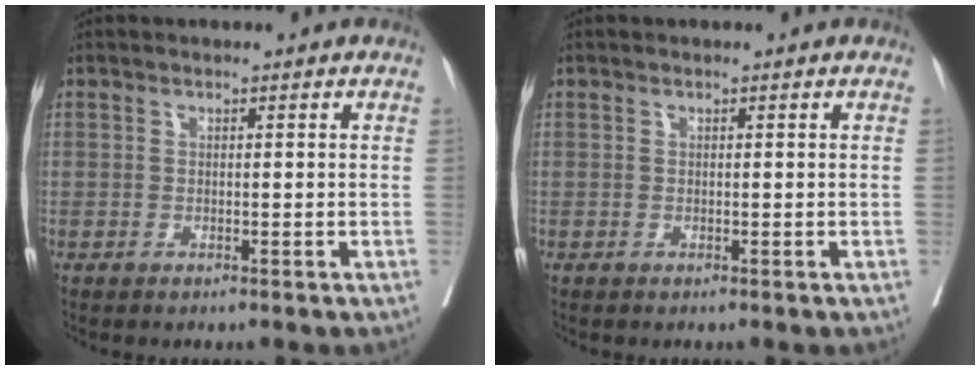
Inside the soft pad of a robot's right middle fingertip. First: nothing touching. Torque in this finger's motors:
{"motor_torque": [-0.03, 0.17, 0.00, 0.00]}